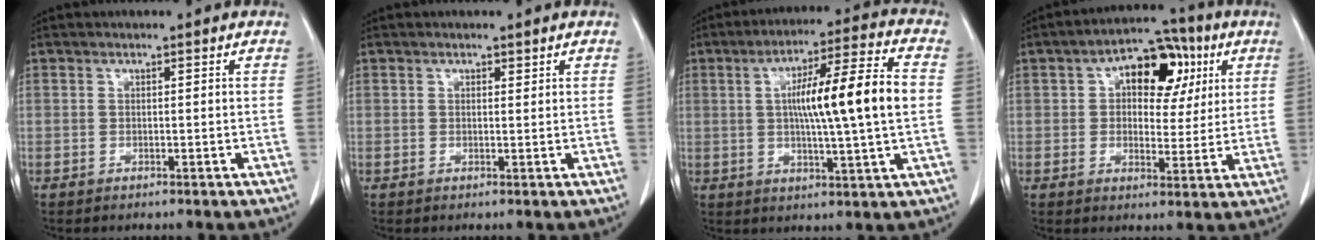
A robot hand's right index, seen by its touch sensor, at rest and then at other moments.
{"total": 0.7, "force": [0.4, 0.4, 0.4], "torque": [-0.007, -0.002, 0.006]}
{"total": 15.3, "force": [1.0, 0.6, 15.3], "torque": [-0.254, 0.015, 0.014]}
{"total": 12.2, "force": [3.9, 6.8, 9.3], "torque": [-0.139, 0.038, 0.061]}